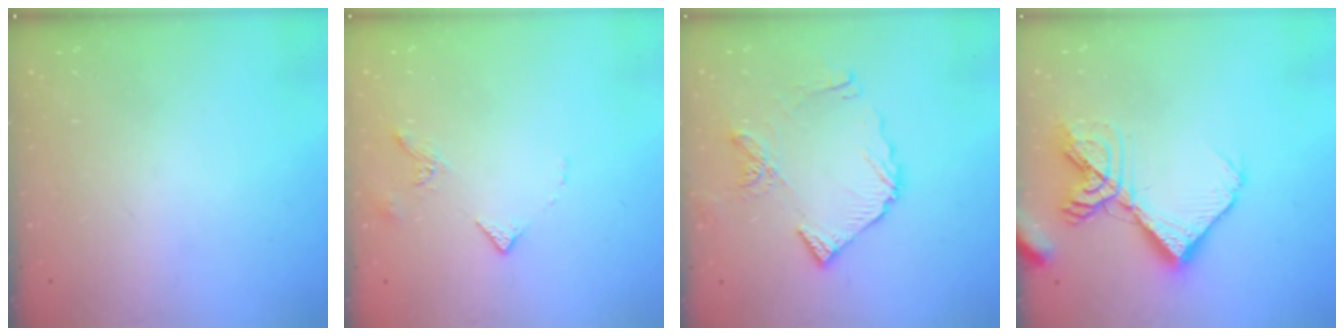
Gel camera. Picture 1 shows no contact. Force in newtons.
{"total": 4.4, "press": 4.4, "slide": 0.8}
{"total": 10.6, "press": 10.5, "slide": 1.2}
{"total": 16.0, "press": 15.9, "slide": 2.2}